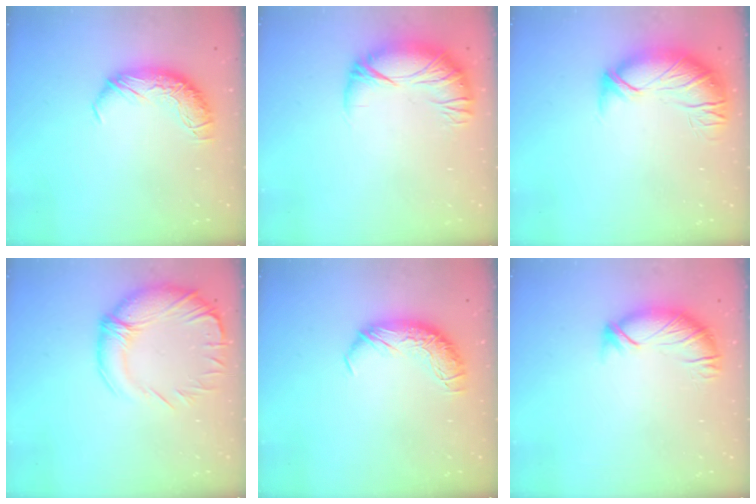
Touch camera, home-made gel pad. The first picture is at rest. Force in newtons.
{"total": 3.3, "press": 1.9, "slide": 2.7}
{"total": 2.7, "press": 1.1, "slide": 2.4}
{"total": 5.5, "press": 4.1, "slide": 3.7}
{"total": 0.0}
{"total": 3.1, "press": 3.0, "slide": 0.8}